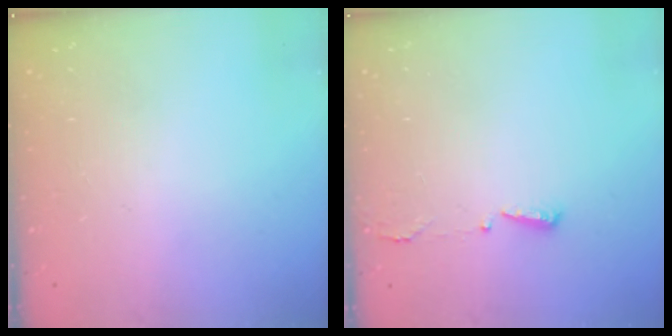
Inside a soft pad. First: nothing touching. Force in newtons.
{"total": 2.9, "press": 2.8, "slide": 0.6}